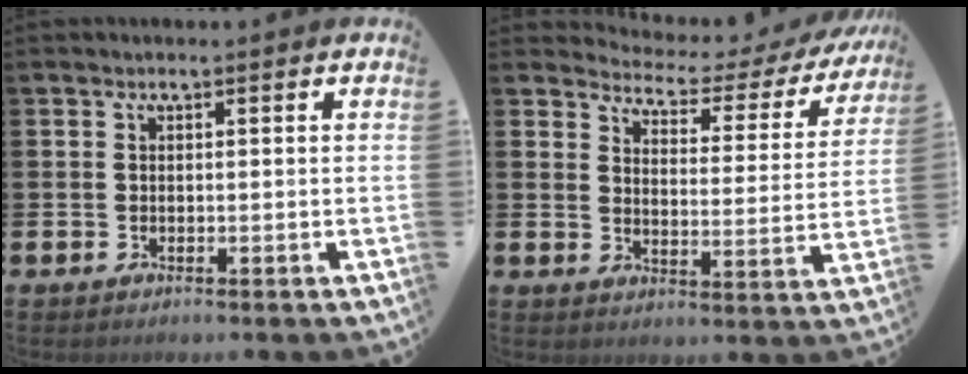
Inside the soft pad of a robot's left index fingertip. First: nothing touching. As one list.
[{"total": 3.1, "force": [2.8, 1.2, 0.8], "torque": [-0.032, -0.033, 0.035]}]